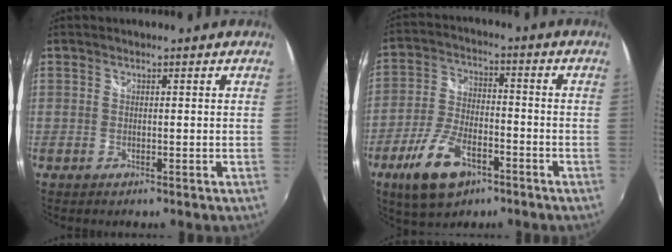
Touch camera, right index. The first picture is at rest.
{"total": 12.4, "force": [-7.0, 6.1, 8.3], "torque": [-0.183, -0.009, -0.126]}